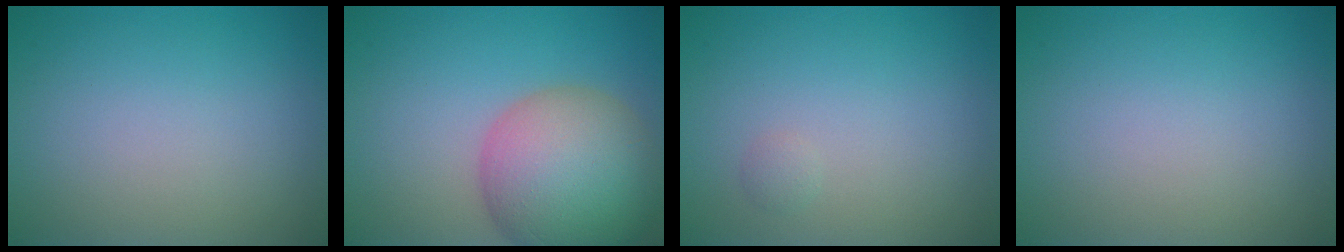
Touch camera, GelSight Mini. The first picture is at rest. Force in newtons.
{"total": 10.4, "press": 10.4, "slide": 0.6}
{"total": 0.6, "press": 0.6, "slide": 0.1}
{"total": 0.0}